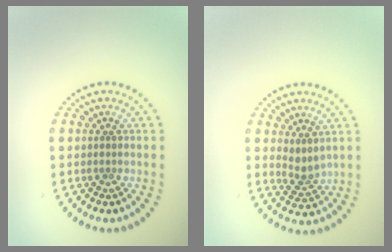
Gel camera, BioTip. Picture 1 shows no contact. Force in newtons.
{"total": 2.0, "press": 1.5, "slide": 1.4}